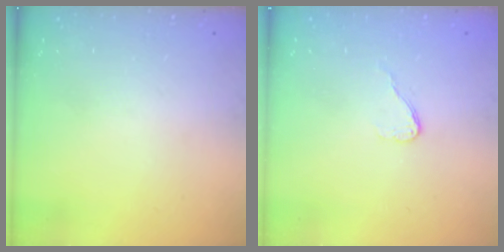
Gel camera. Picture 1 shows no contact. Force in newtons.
{"total": 3.8, "press": 3.8, "slide": 0.3}